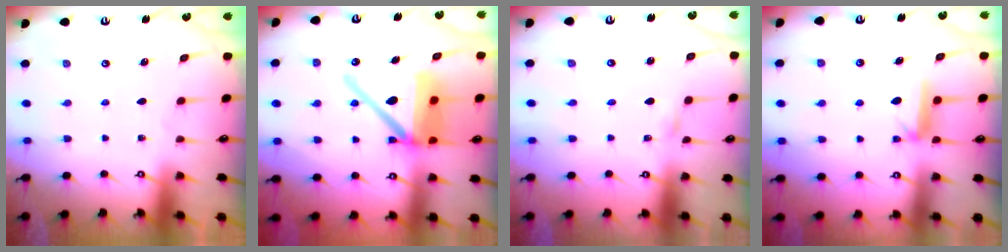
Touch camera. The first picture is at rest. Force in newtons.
{"total": 16.6, "press": 16.5, "slide": 2.1}
{"total": 1.6, "press": 1.6, "slide": 0.1}
{"total": 7.2, "press": 7.2, "slide": 0.8}